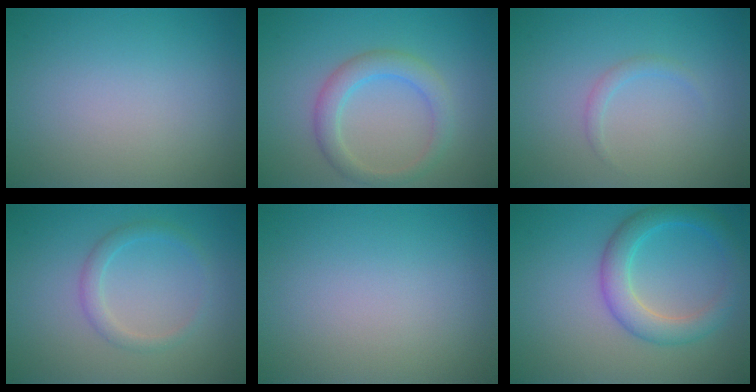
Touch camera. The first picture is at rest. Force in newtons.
{"total": 3.1, "press": 3.1, "slide": 0.1}
{"total": 0.9, "press": 0.9, "slide": 0.1}
{"total": 1.7, "press": 1.7, "slide": 0.1}
{"total": 0.0}
{"total": 4.0, "press": 4.0, "slide": 0.1}